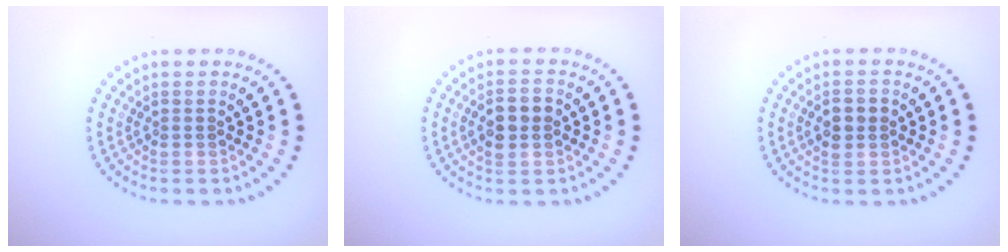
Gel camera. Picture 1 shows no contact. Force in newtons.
{"total": 2.8, "press": 2.8, "slide": 0.3}
{"total": 2.5, "press": 2.5, "slide": 0.2}